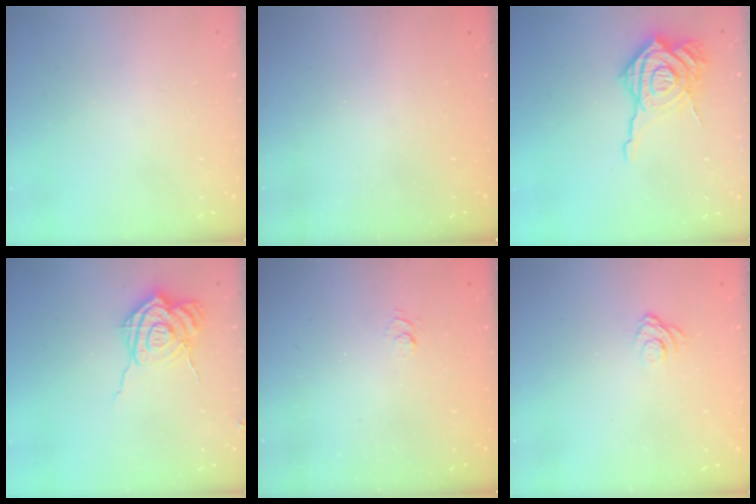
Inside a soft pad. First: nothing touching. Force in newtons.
{"total": 2.3, "press": 2.2, "slide": 0.8}
{"total": 19.3, "press": 19.2, "slide": 2.0}
{"total": 13.9, "press": 13.8, "slide": 1.5}
{"total": 2.7, "press": 2.2, "slide": 1.5}
{"total": 5.1, "press": 4.9, "slide": 1.3}